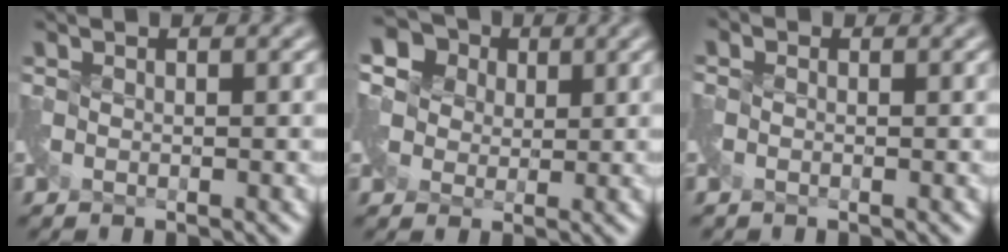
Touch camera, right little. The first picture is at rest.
{"total": 6.3, "force": [2.2, 5.1, 3.0], "torque": [-0.050, 0.035, 0.006]}
{"total": 0.8, "force": [-0.6, 0.1, -0.5], "torque": [0.008, -0.006, -0.015]}